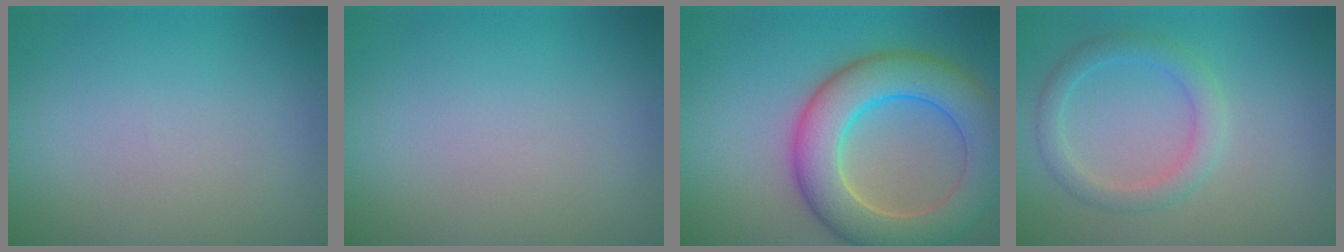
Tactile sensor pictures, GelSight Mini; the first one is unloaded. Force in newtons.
{"total": 0.0}
{"total": 9.2, "press": 9.1, "slide": 0.3}
{"total": 2.7, "press": 2.7, "slide": 0.1}